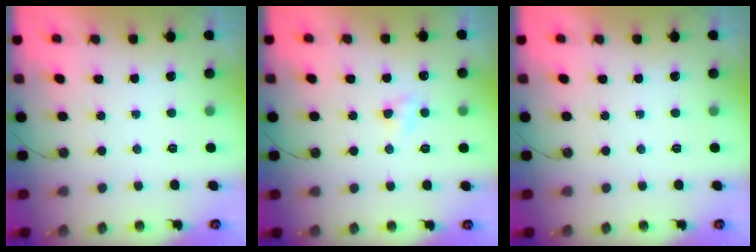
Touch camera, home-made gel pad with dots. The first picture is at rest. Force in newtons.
{"total": 3.2, "press": 3.2, "slide": 0.4}
{"total": 0.0}